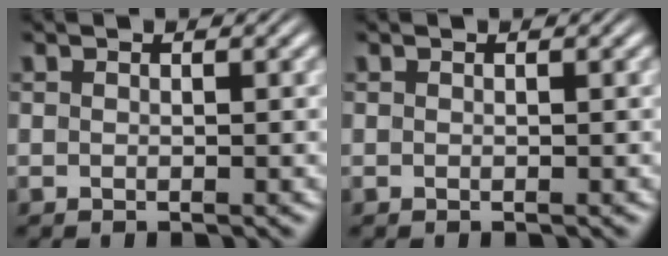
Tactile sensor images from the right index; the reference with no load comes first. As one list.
[{"total": 0.0}]